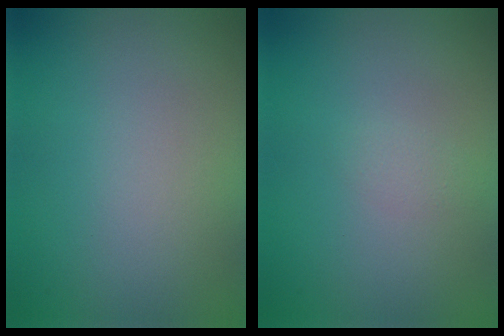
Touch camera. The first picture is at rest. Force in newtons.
{"total": 0.8, "press": 0.8, "slide": 0.1}